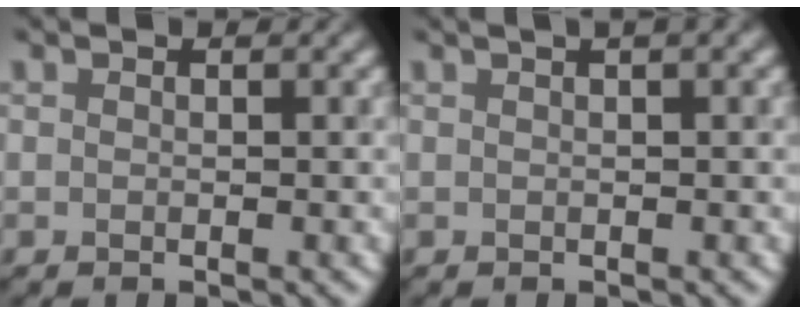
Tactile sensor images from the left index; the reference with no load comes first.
{"total": 4.5, "force": [2.2, 1.9, 3.4], "torque": [-0.020, 0.031, 0.008]}